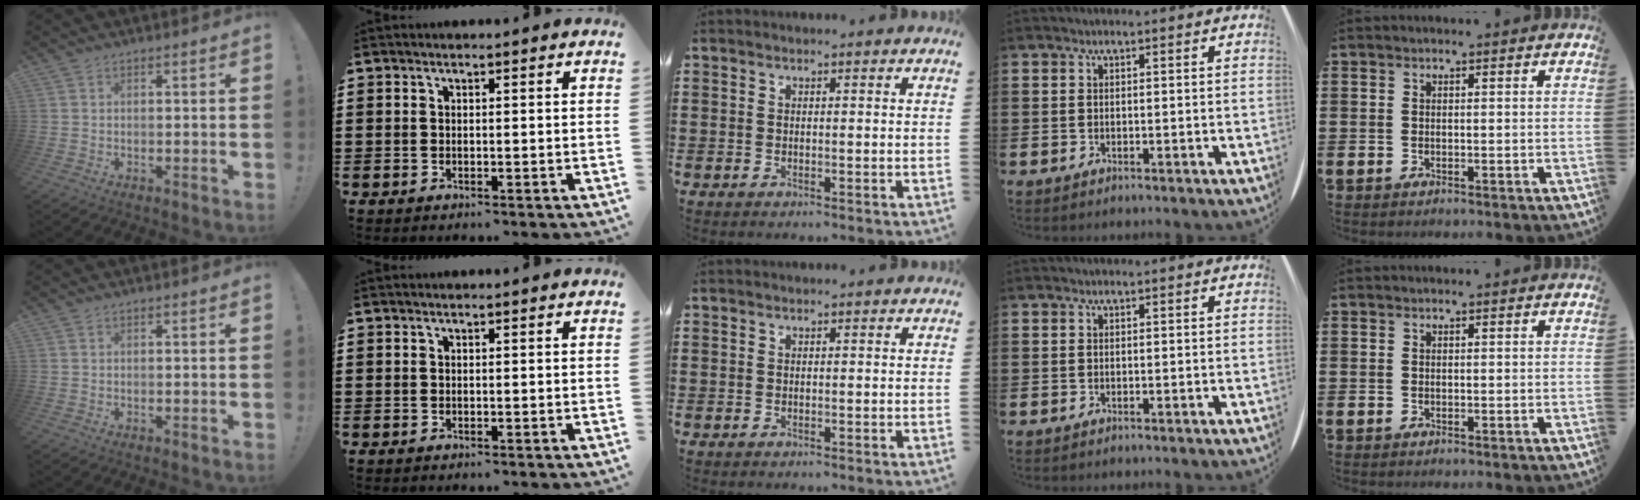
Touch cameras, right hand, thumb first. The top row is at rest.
{}